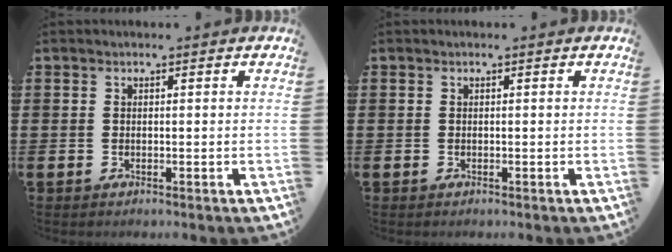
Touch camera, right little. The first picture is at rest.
{"total": 0.0}